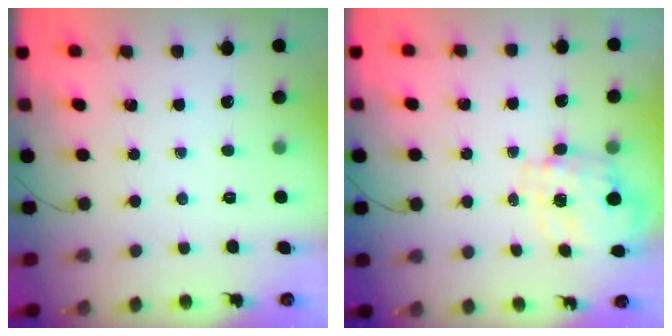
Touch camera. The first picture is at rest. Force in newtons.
{"total": 2.7, "press": 2.5, "slide": 1.0}